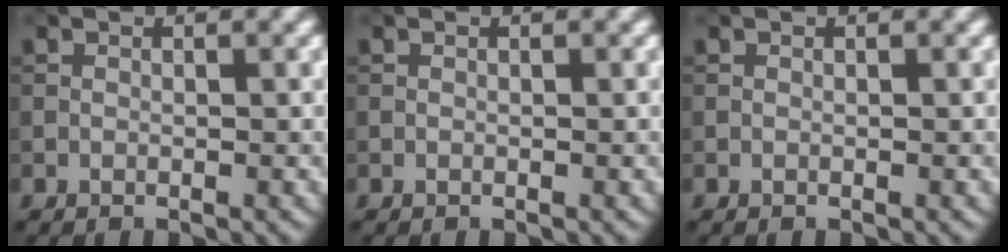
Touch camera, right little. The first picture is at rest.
{"total": 0.0}
{"total": 0.0}